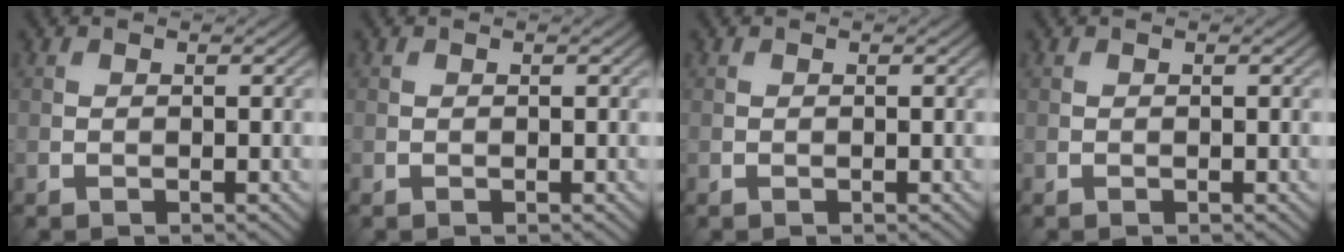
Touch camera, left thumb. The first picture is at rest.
{"total": 0.0}
{"total": 0.0}
{"total": 0.0}